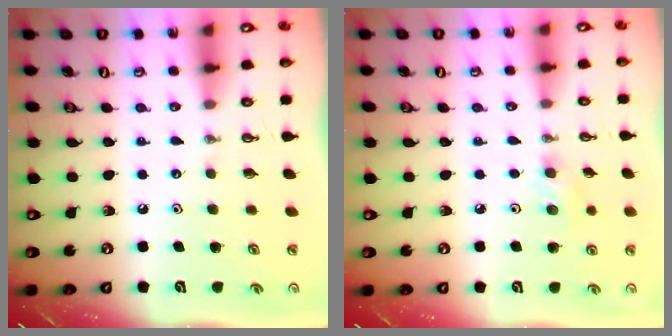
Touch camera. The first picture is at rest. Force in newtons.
{"total": 8.8, "press": 4.8, "slide": 7.3}